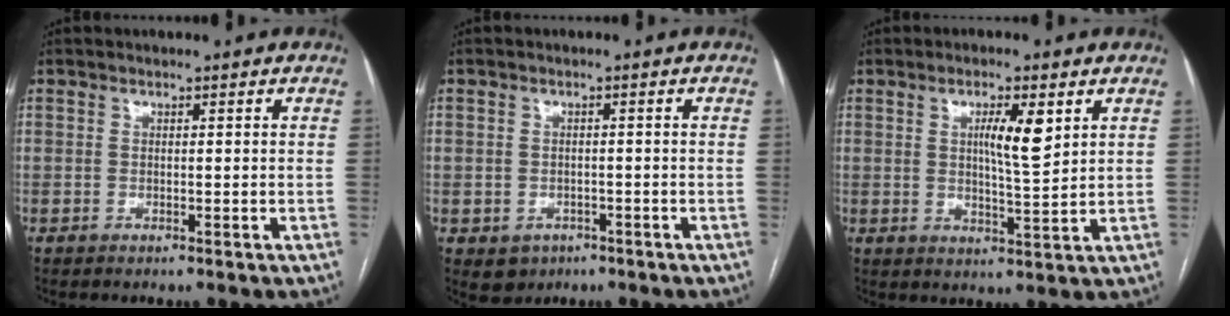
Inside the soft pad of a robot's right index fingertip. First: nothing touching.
{"total": 3.9, "force": [-1.7, 3.5, 0.8], "torque": [-0.007, 0.006, -0.015]}
{"total": 6.0, "force": [2.2, 0.7, 5.5], "torque": [-0.095, -0.002, 0.038]}